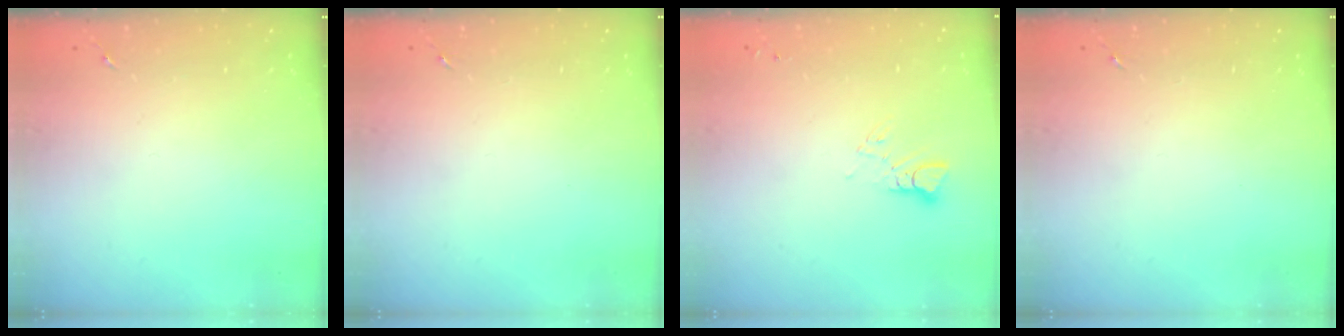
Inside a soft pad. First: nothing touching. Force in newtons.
{"total": 0.0}
{"total": 2.9, "press": 2.9, "slide": 0.2}
{"total": 0.0}